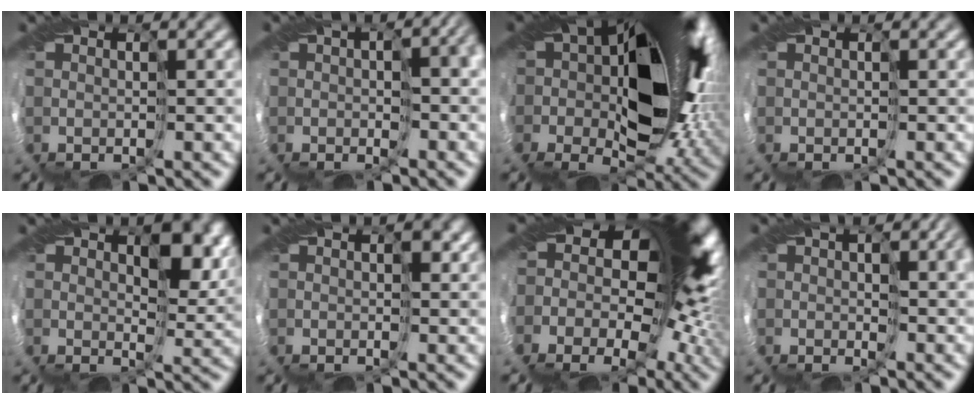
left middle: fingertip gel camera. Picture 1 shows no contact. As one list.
[{"total": 2.2, "force": [-1.1, 1.0, 1.7], "torque": [-0.021, -0.003, -0.016]}, {"total": 17.5, "force": [1.2, 10.8, 13.8], "torque": [-0.201, -0.001, 0.016]}, {"total": 0.0}, {"total": 5.3, "force": [2.0, 3.0, 3.9], "torque": [-0.058, -0.006, 0.030]}, {"total": 1.8, "force": [0.5, 1.1, 1.4], "torque": [-0.016, 0.003, 0.005]}, {"total": 17.3, "force": [2.4, 10.2, 13.7], "torque": [-0.198, 0.019, 0.020]}, {"total": 2.0, "force": [-0.3, 1.0, 1.7], "torque": [-0.025, -0.001, -0.006]}]